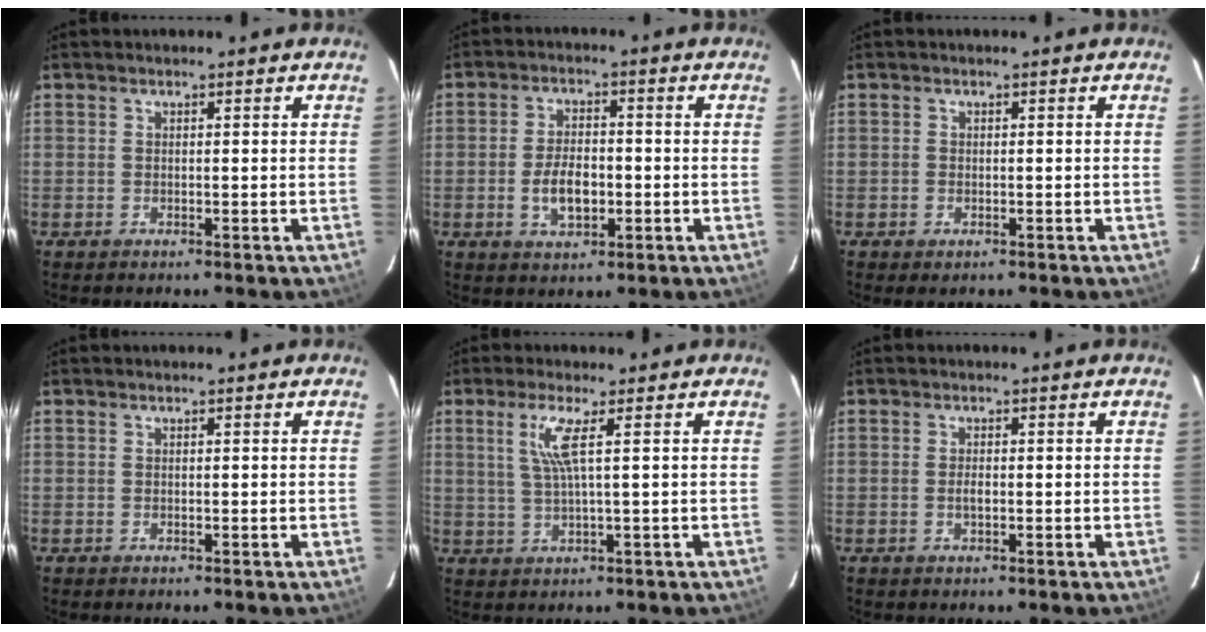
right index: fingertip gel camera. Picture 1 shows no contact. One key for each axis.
{"total": 6.8, "fx": -1.7, "fy": 3.7, "fz": 5.5, "tx": -0.111, "ty": -0.001, "tz": -0.025}
{"total": 1.2, "fx": -0.7, "fy": 0.8, "fz": 0.5, "tx": -0.009, "ty": -0.003, "tz": -0.012}
{"total": 0.0}
{"total": 4.7, "fx": 1.6, "fy": -0.5, "fz": 4.4, "tx": -0.083, "ty": -0.001, "tz": 0.036}
{"total": 1.4, "fx": -0.3, "fy": 0.7, "fz": 1.1, "tx": -0.022, "ty": -0.002, "tz": -0.006}